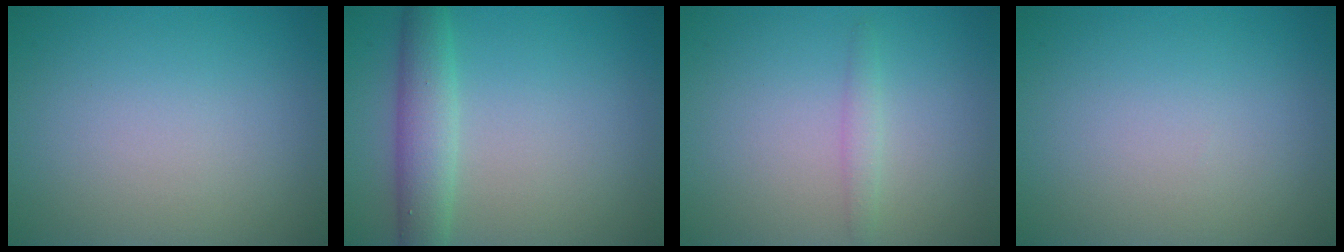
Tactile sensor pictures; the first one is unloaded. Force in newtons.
{"total": 3.8, "press": 3.8, "slide": 0.1}
{"total": 1.1, "press": 1.1, "slide": 0.0}
{"total": 0.0}